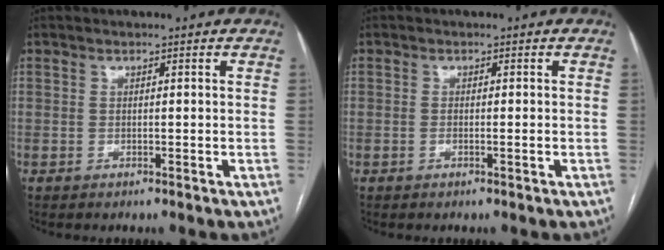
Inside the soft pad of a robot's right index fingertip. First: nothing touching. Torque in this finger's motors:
{"motor_torque": [-0.29, 0.17, -0.03, -0.01]}